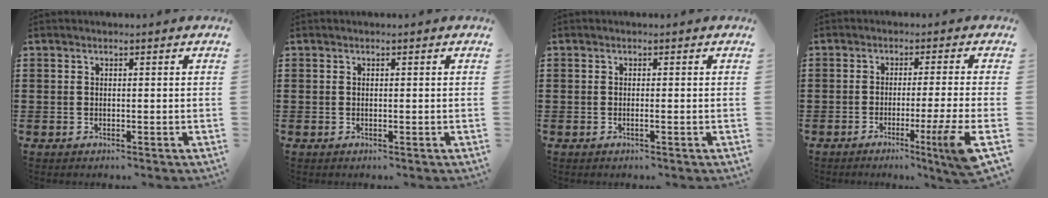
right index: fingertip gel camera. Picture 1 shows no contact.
{"total": 0.0}
{"total": 0.8, "force": [-0.3, -0.3, 0.7], "torque": [-0.012, -0.007, -0.004]}
{"total": 7.4, "force": [-3.1, -1.3, 6.5], "torque": [-0.105, -0.023, -0.054]}